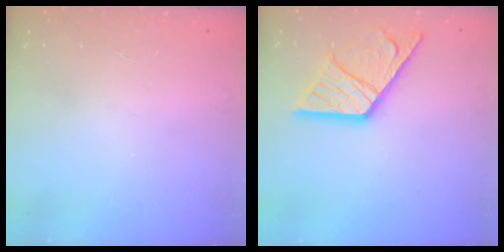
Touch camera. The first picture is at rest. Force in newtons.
{"total": 17.3, "press": 17.2, "slide": 1.7}